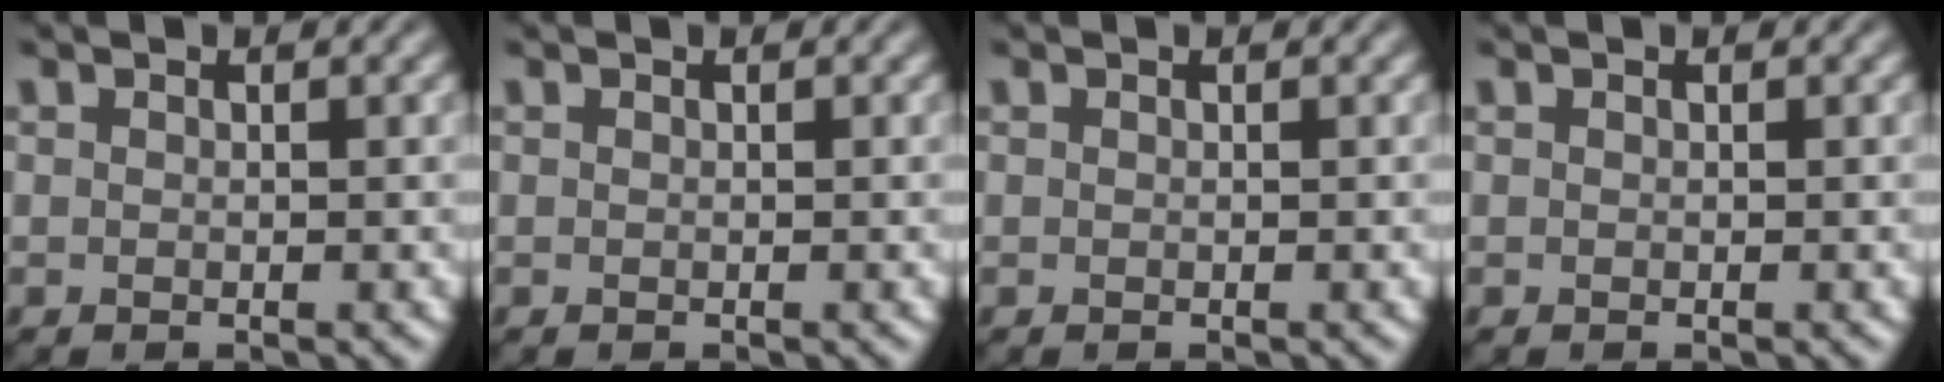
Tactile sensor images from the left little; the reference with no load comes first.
{"total": 0.0}
{"total": 0.0}
{"total": 0.0}